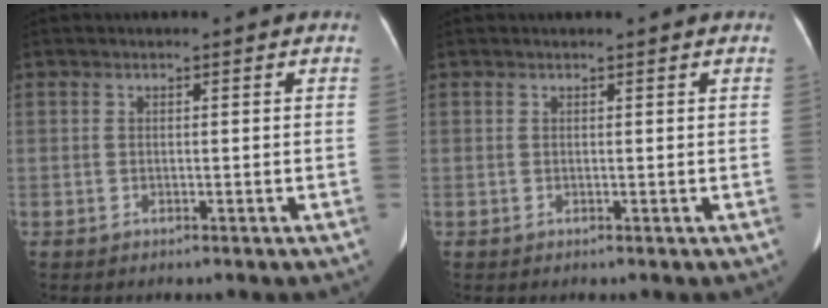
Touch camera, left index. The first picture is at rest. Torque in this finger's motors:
{"motor_torque": [0.03, 0.00, -0.14, 0.00]}